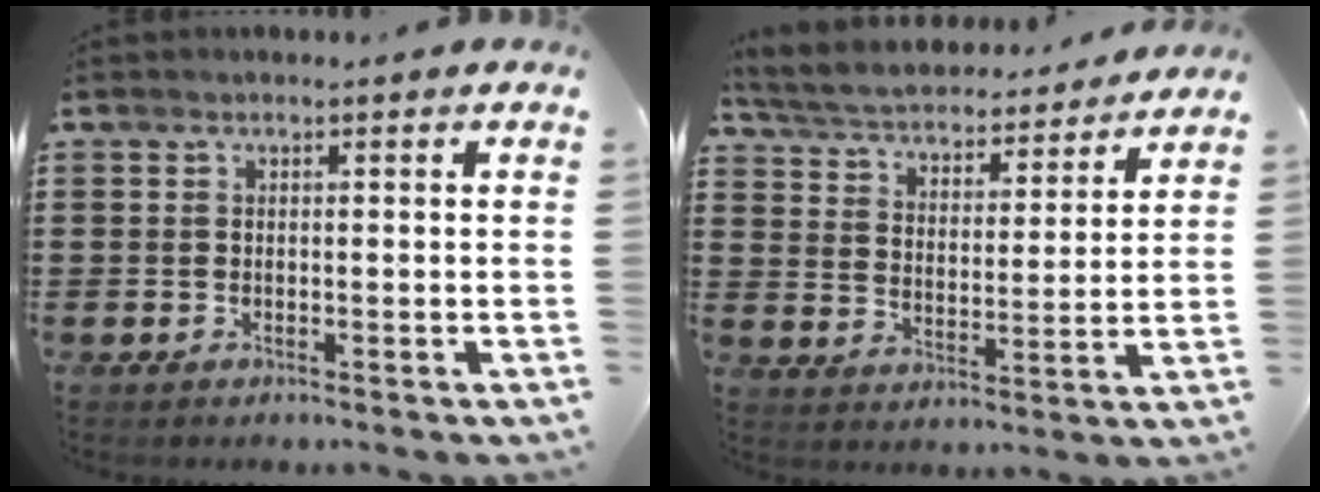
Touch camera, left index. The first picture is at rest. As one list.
[{"total": 4.4, "force": [4.3, 0.2, 0.7], "torque": [-0.039, -0.033, 0.067]}]